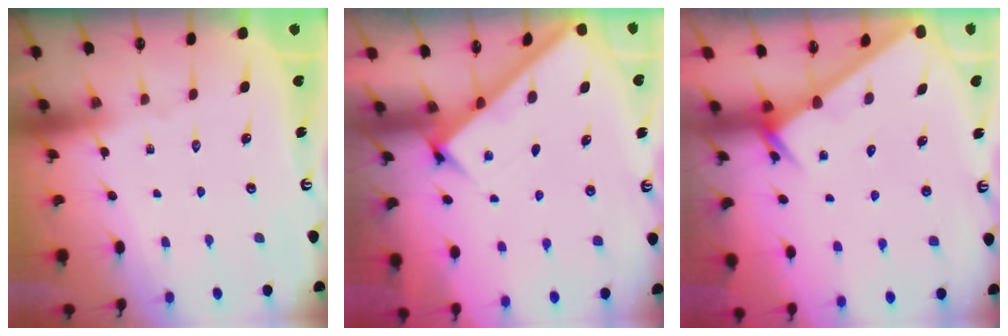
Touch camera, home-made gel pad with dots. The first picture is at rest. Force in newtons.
{"total": 2.8, "press": 2.7, "slide": 0.4}
{"total": 2.7, "press": 2.7, "slide": 0.0}